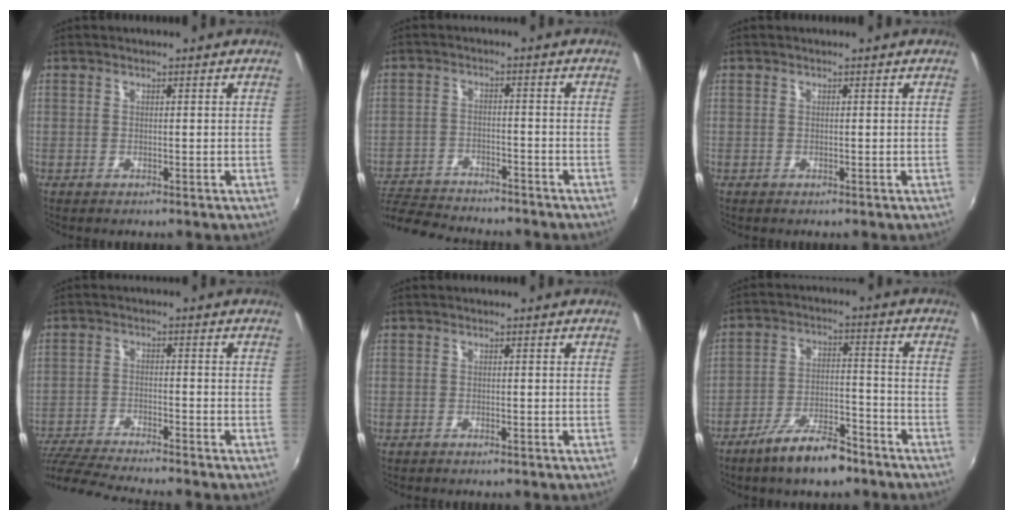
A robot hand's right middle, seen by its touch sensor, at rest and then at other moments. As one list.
[{"total": 13.6, "force": [-12.1, 3.4, 5.1], "torque": [-0.125, -0.013, -0.194]}, {"total": 0.0}, {"total": 12.6, "force": [-11.4, 0.4, 5.4], "torque": [-0.130, -0.024, -0.197]}, {"total": 0.5, "force": [-0.5, 0.2, 0.2], "torque": [-0.004, 0.001, -0.008]}, {"total": 10.2, "force": [-7.8, 3.0, 5.9], "torque": [-0.115, 0.006, -0.126]}]